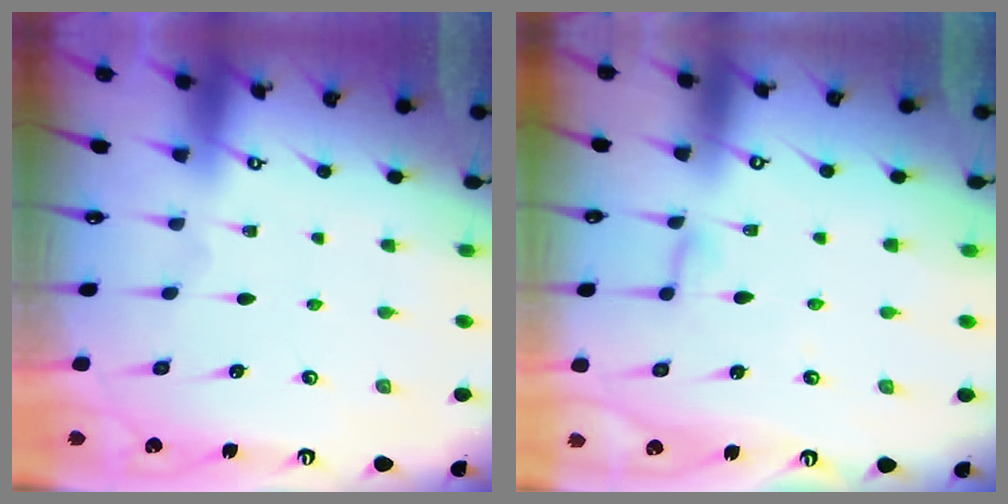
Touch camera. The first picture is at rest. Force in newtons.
{"total": 3.7, "press": 3.7, "slide": 0.4}